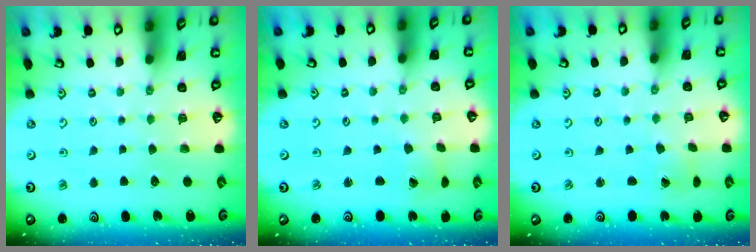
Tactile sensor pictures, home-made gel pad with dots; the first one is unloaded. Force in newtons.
{"total": 1.9, "press": 1.8, "slide": 0.7}
{"total": 1.5, "press": 1.5, "slide": 0.1}